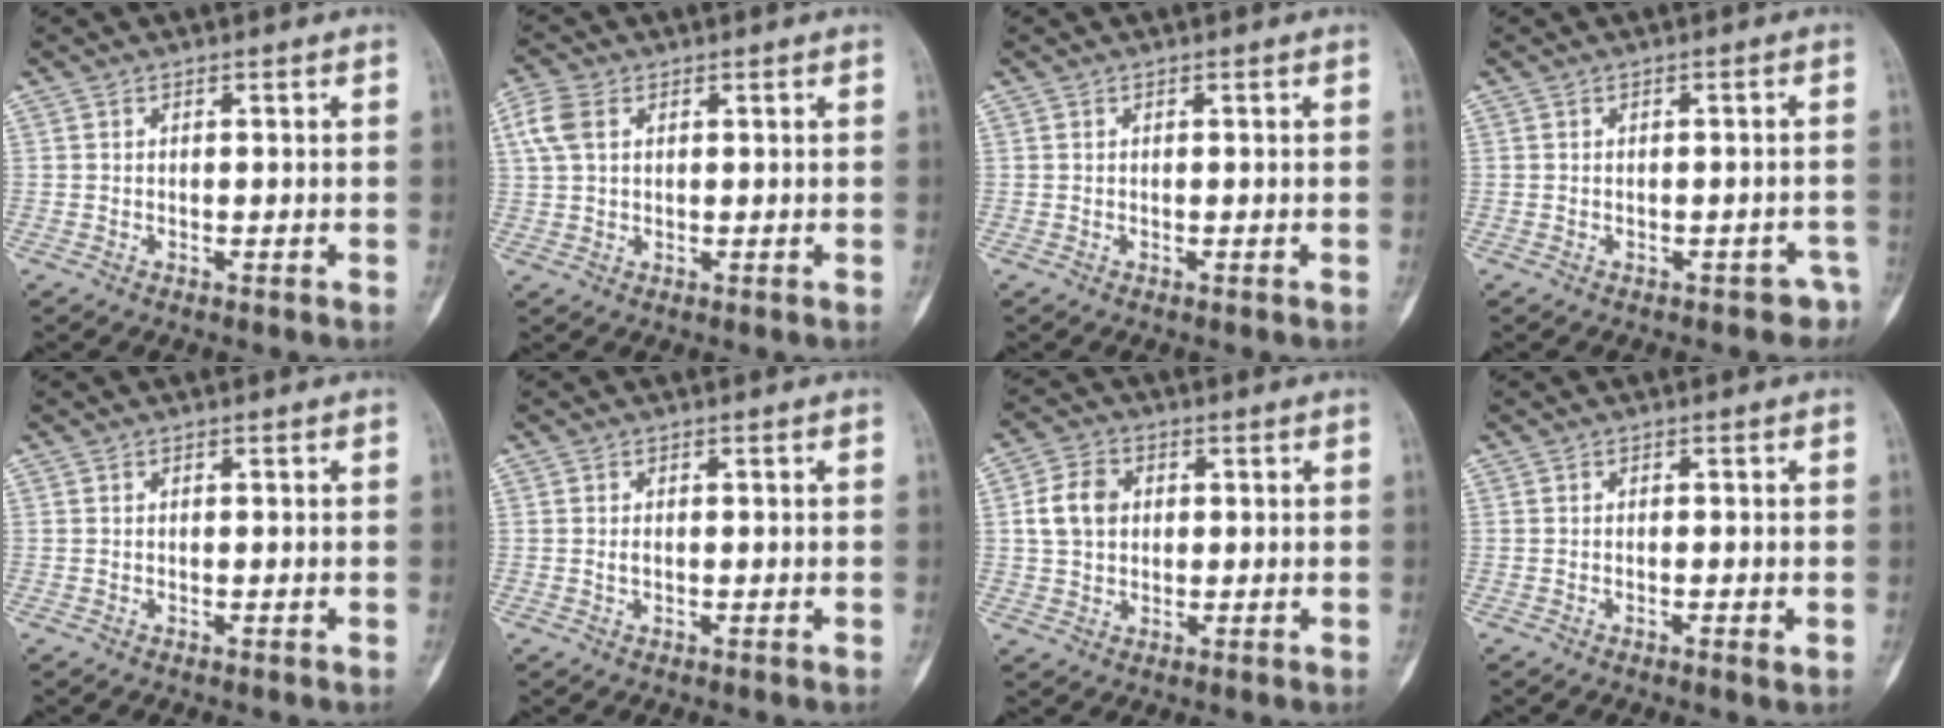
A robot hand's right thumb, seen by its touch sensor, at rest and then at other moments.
{"total": 5.5, "force": [1.9, 3.6, 3.7], "torque": [-0.090, 0.010, 0.036]}
{"total": 0.0}
{"total": 3.2, "force": [-2.2, 2.0, 1.1], "torque": [0.003, 0.023, -0.025]}
{"total": 0.0}
{"total": 0.9, "force": [0.0, 0.6, 0.7], "torque": [-0.014, 0.000, -0.001]}
{"total": 6.8, "force": [1.1, 5.3, 4.1], "torque": [-0.065, 0.007, 0.017]}
{"total": 1.2, "force": [-0.4, 0.3, 1.1], "torque": [-0.019, -0.003, -0.008]}